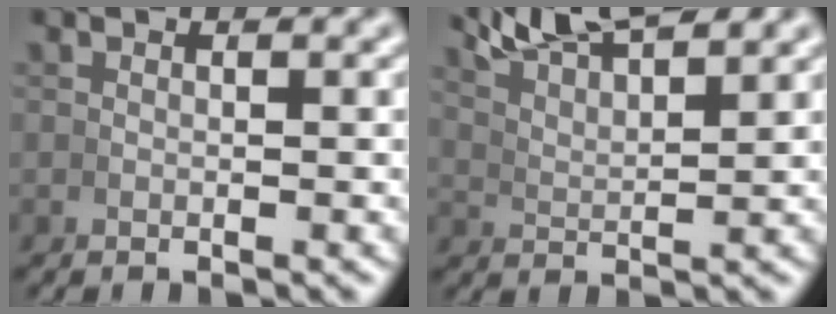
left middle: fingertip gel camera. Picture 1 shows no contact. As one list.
[{"total": 6.2, "force": [5.3, 1.6, 2.9], "torque": [-0.056, 0.011, 0.091]}]